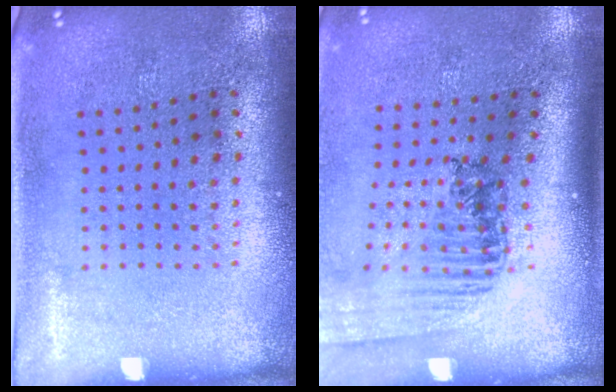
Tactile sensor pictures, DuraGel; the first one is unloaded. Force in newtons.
{"total": 1.5, "press": 1.4, "slide": 0.4}